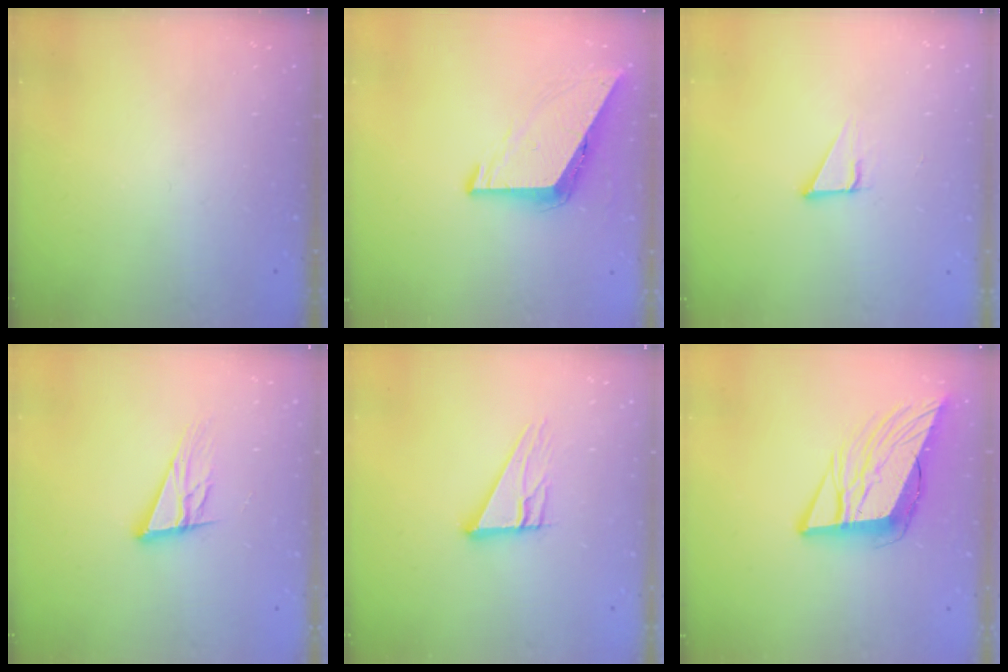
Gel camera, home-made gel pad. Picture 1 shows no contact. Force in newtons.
{"total": 6.8, "press": 6.8, "slide": 0.4}
{"total": 2.8, "press": 2.8, "slide": 0.2}
{"total": 13.6, "press": 13.1, "slide": 3.6}
{"total": 10.7, "press": 10.7, "slide": 0.7}
{"total": 13.0, "press": 12.4, "slide": 4.0}